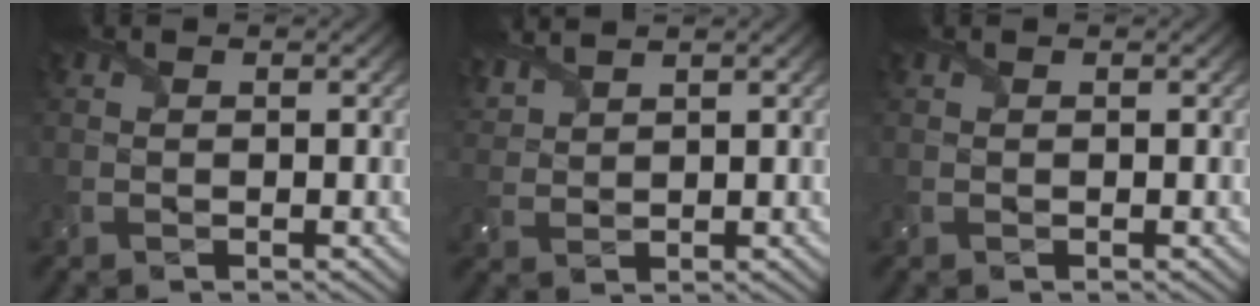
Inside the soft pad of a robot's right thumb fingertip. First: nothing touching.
{"total": 3.5, "force": [3.3, 0.6, 1.1], "torque": [-0.040, 0.012, 0.071]}
{"total": 0.0}